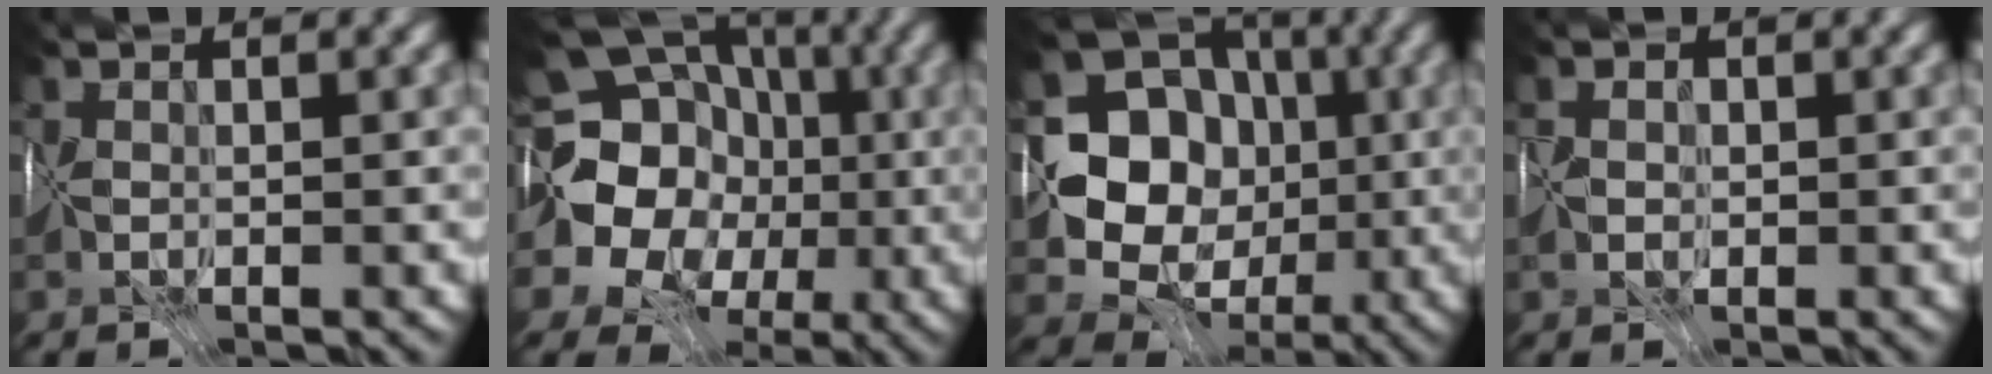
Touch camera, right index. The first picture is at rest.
{"total": 17.1, "force": [0.5, 14.9, 8.3], "torque": [-0.158, 0.026, -0.020]}
{"total": 8.1, "force": [-0.6, 7.0, 4.0], "torque": [-0.052, -0.007, -0.030]}
{"total": 0.9, "force": [-0.1, 0.9, 0.2], "torque": [0.010, 0.008, -0.012]}